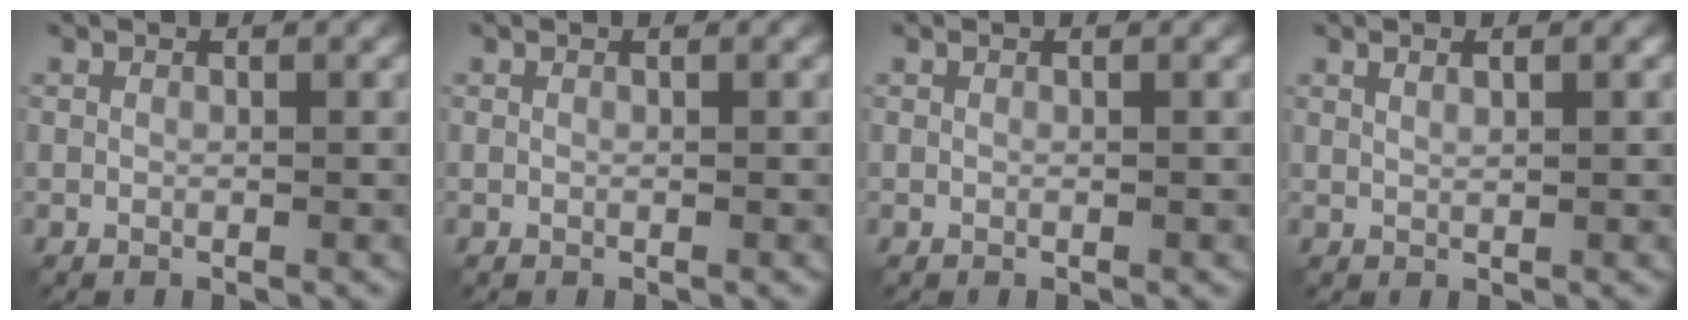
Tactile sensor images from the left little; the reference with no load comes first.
{"total": 0.0}
{"total": 0.0}
{"total": 0.9, "force": [0.5, 0.2, 0.7], "torque": [-0.013, -0.002, 0.009]}